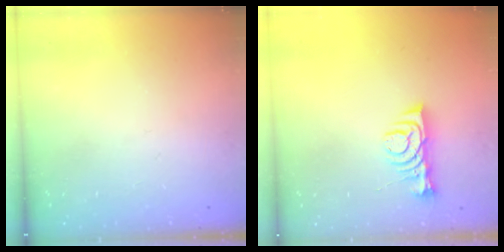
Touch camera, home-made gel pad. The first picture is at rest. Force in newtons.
{"total": 7.0, "press": 7.0, "slide": 0.8}